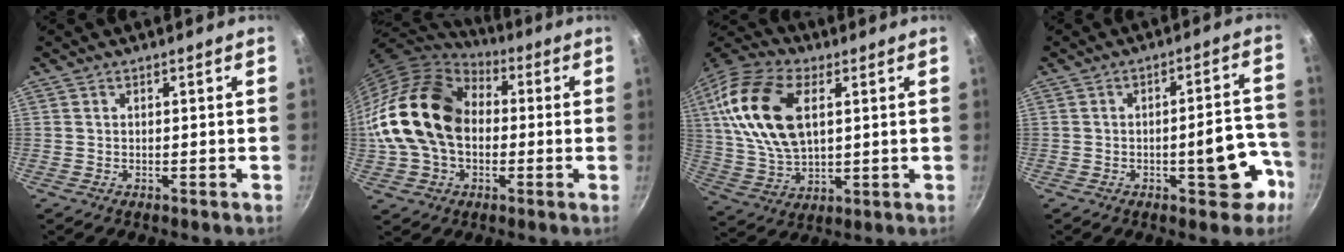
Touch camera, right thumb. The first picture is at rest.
{"total": 21.2, "force": [0.5, 15.3, 14.7], "torque": [-0.263, 0.039, 0.002]}
{"total": 19.2, "force": [5.0, 11.1, 14.8], "torque": [-0.278, -0.002, 0.092]}
{"total": 10.5, "force": [-4.4, 4.3, 8.5], "torque": [-0.065, 0.048, -0.052]}